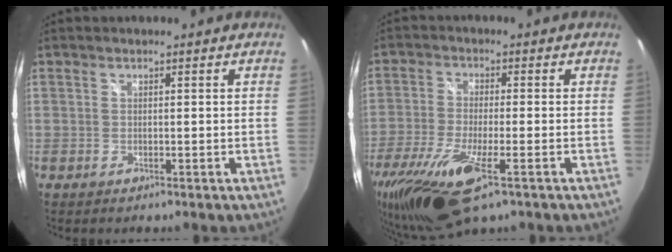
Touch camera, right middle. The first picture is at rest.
{"total": 16.1, "force": [-8.6, 5.1, 12.6], "torque": [-0.271, -0.062, -0.157]}